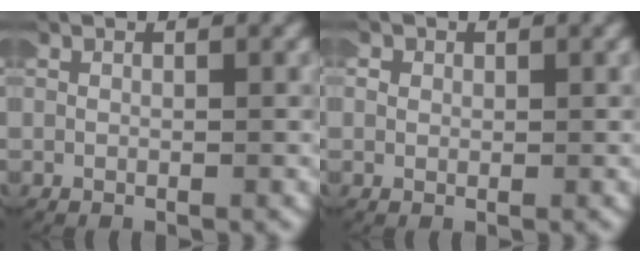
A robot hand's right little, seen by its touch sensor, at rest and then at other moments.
{"total": 1.2, "force": [0.3, 1.1, 0.2], "torque": [-0.011, 0.001, 0.000]}